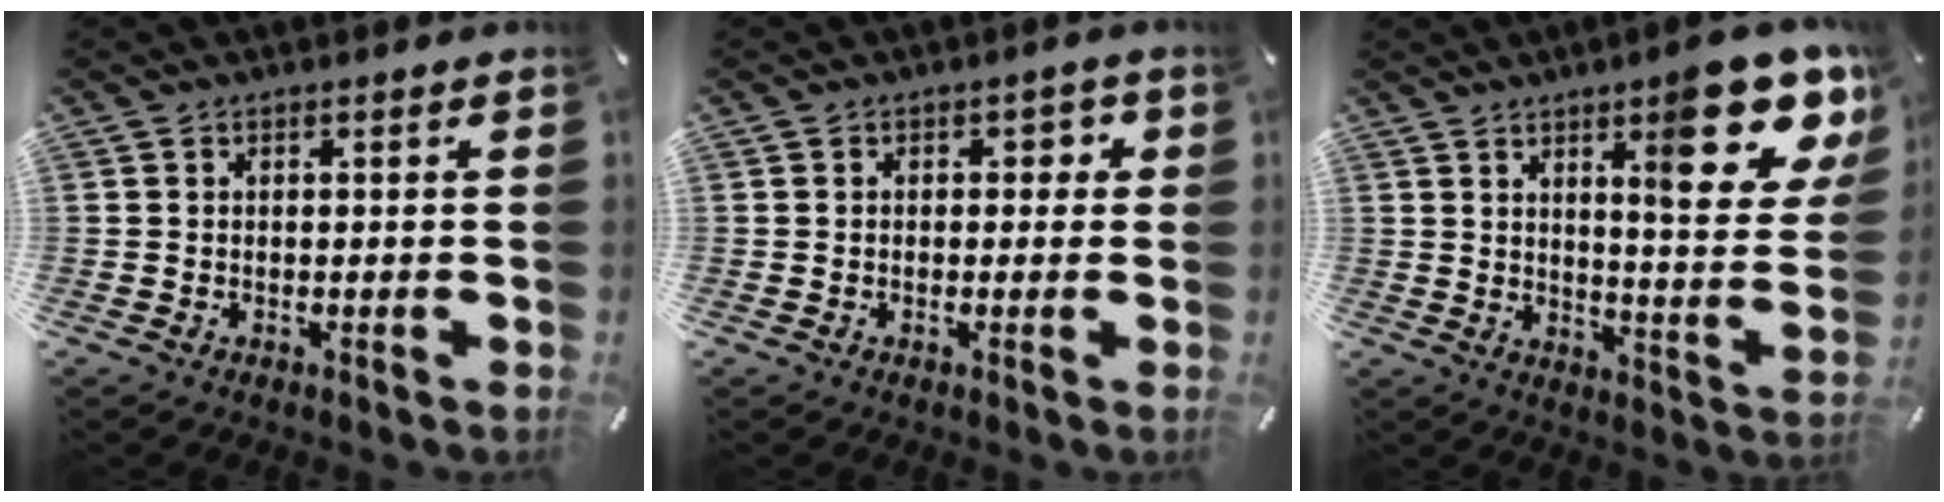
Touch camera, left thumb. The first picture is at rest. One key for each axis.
{"total": 2.0, "fx": -0.3, "fy": 1.6, "fz": 1.2, "tx": -0.011, "ty": 0.003, "tz": -0.013}
{"total": 18.7, "fx": 10.5, "fy": 5.0, "fz": 14.6, "tx": -0.190, "ty": -0.070, "tz": 0.159}